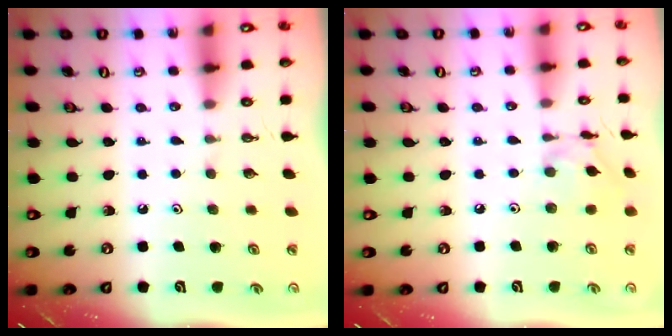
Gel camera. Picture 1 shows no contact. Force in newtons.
{"total": 9.1, "press": 9.1, "slide": 0.5}